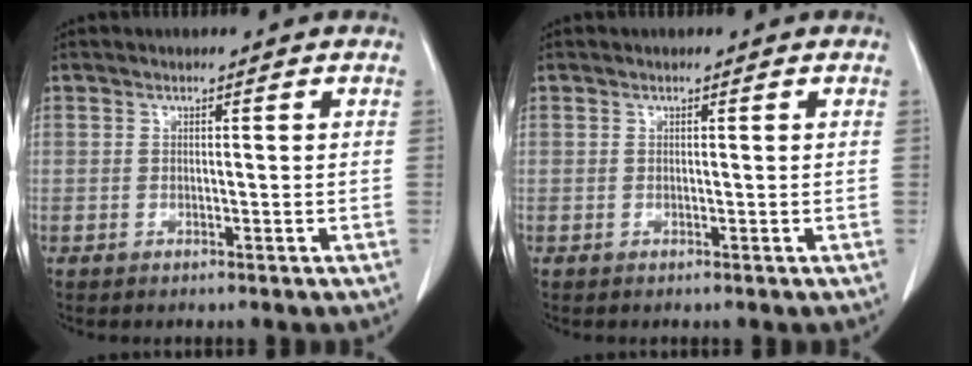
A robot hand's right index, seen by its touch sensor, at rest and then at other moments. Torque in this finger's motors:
{"motor_torque": [0.07, -0.05, -0.01, 0.00]}